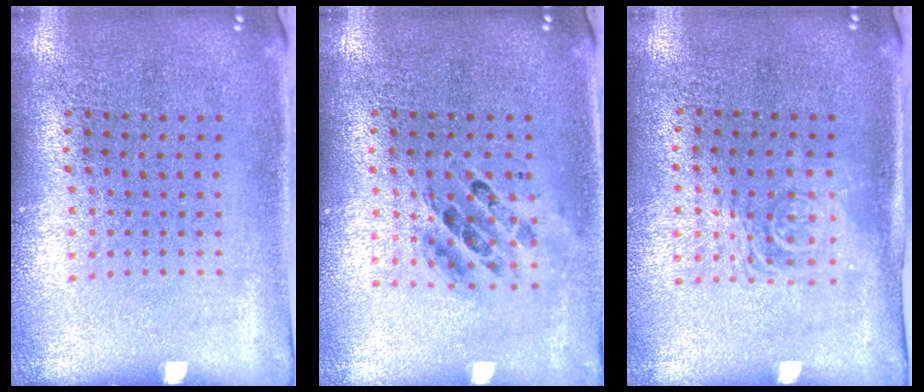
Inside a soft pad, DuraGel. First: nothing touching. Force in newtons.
{"total": 0.7, "press": 0.7, "slide": 0.1}
{"total": 1.6, "press": 1.4, "slide": 0.7}